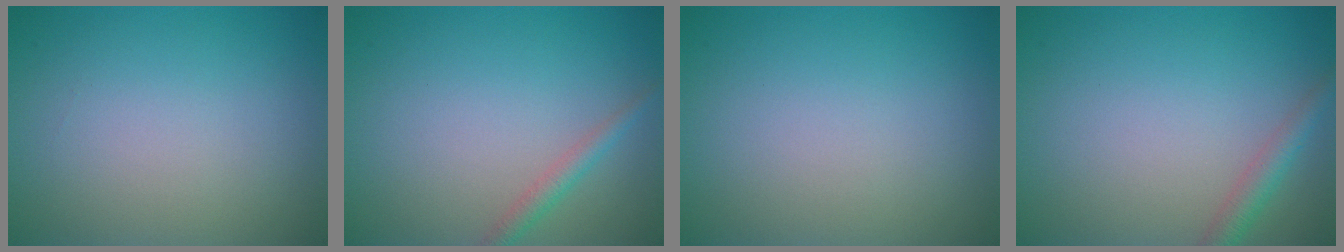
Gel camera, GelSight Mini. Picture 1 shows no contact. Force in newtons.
{"total": 1.6, "press": 1.6, "slide": 0.1}
{"total": 0.0}
{"total": 2.1, "press": 2.1, "slide": 0.1}